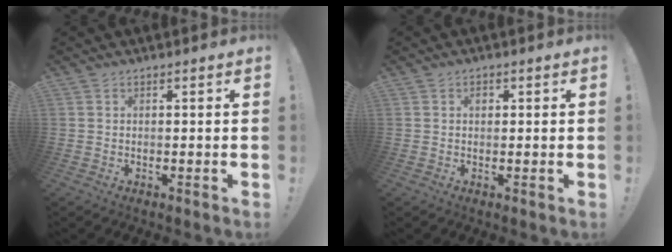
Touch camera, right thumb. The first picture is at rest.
{"total": 0.9, "force": [0.2, 0.7, 0.5], "torque": [0.005, -0.002, 0.000]}